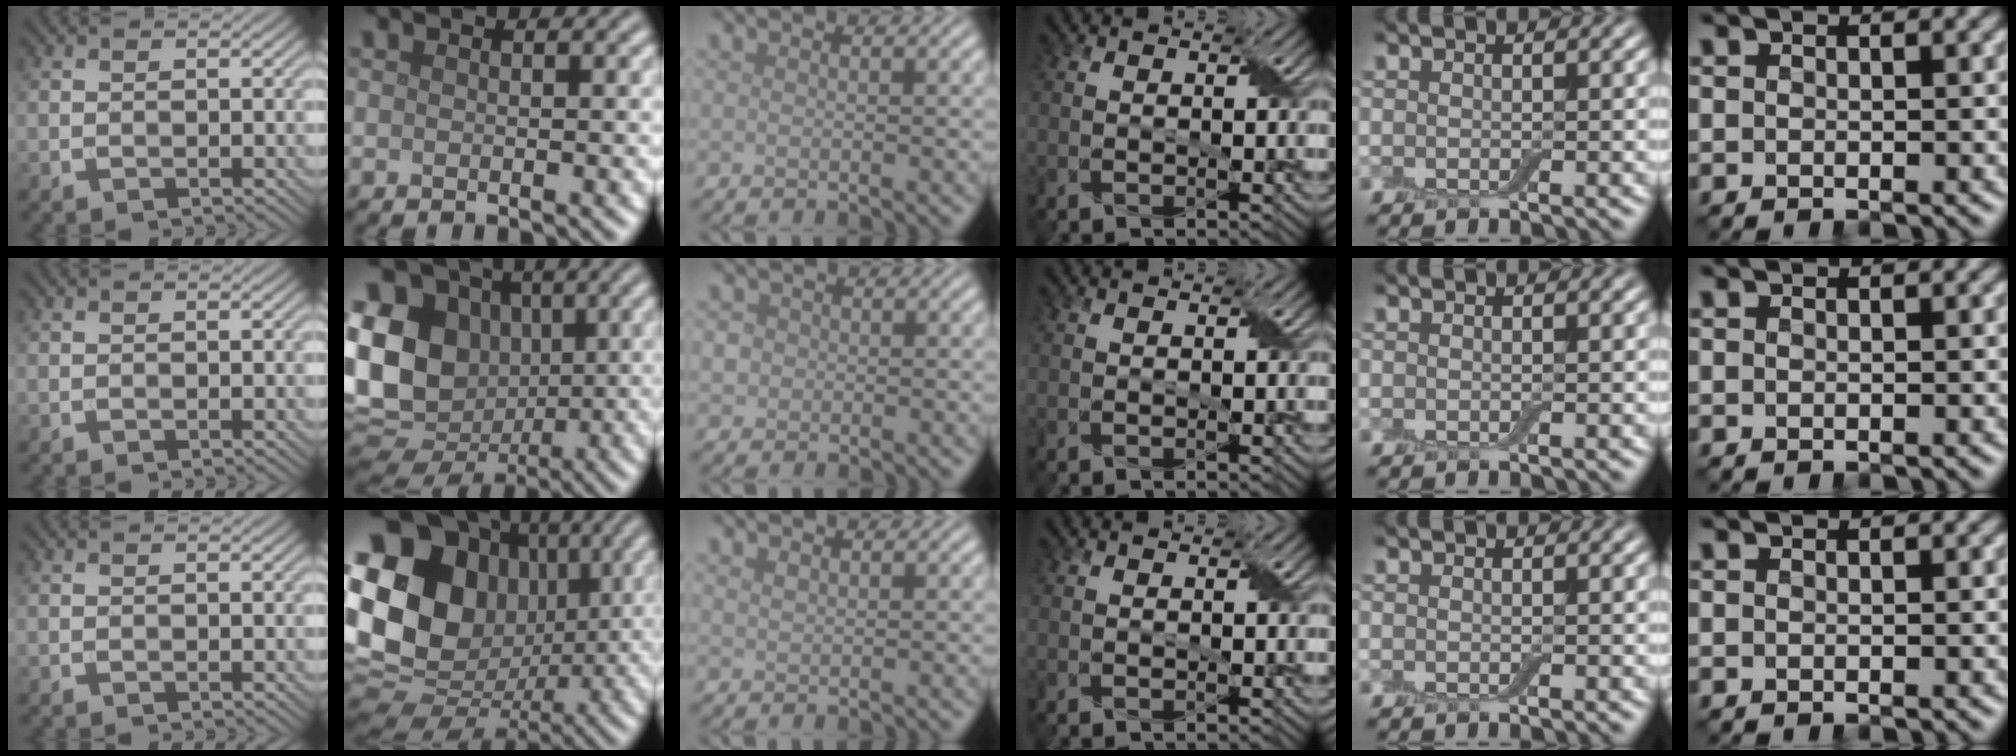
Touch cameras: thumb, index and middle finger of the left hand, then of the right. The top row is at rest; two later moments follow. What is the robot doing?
{"motion": "fold", "object": "aluminum foil"}